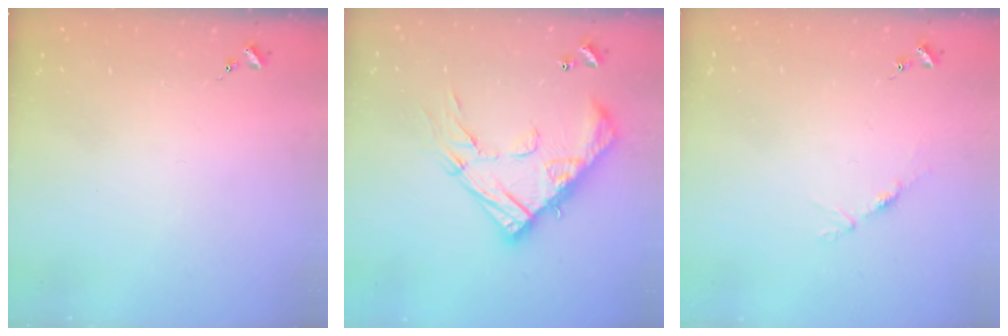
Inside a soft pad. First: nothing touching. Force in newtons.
{"total": 20.3, "press": 20.3, "slide": 1.7}
{"total": 4.0, "press": 3.9, "slide": 0.5}